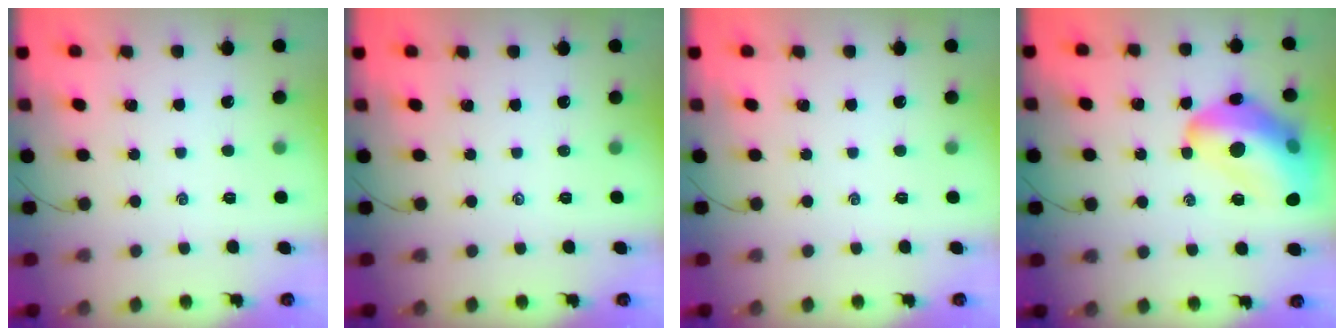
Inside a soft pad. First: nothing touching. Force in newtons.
{"total": 0.0}
{"total": 0.0}
{"total": 21.2, "press": 21.0, "slide": 3.3}